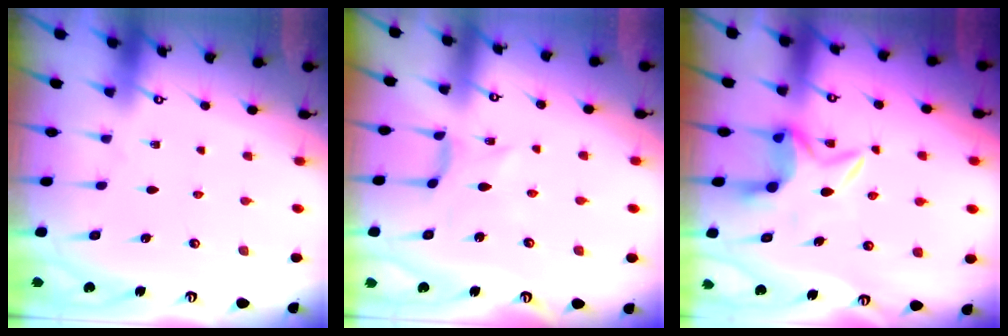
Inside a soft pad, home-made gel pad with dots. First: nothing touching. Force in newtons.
{"total": 1.2, "press": 1.2, "slide": 0.2}
{"total": 6.5, "press": 6.5, "slide": 0.7}